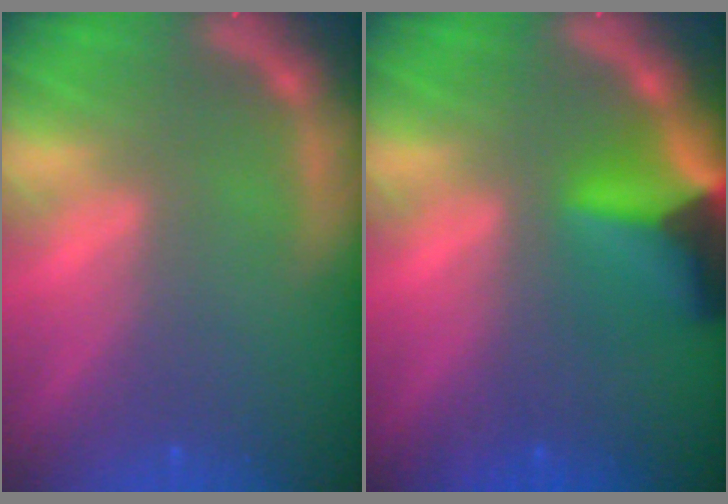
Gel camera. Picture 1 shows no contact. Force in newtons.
{"total": 7.4}